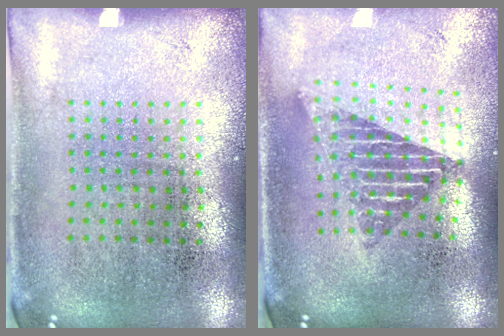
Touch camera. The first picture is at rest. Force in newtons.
{"total": 1.8, "press": 1.4, "slide": 1.1}